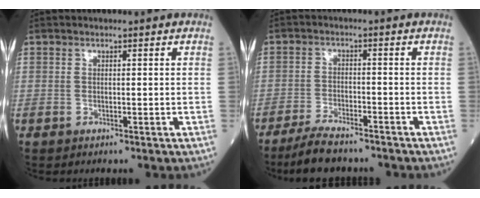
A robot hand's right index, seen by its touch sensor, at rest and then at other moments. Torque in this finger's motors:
{"motor_torque": [0.16, -0.12, 0.04, 0.02]}